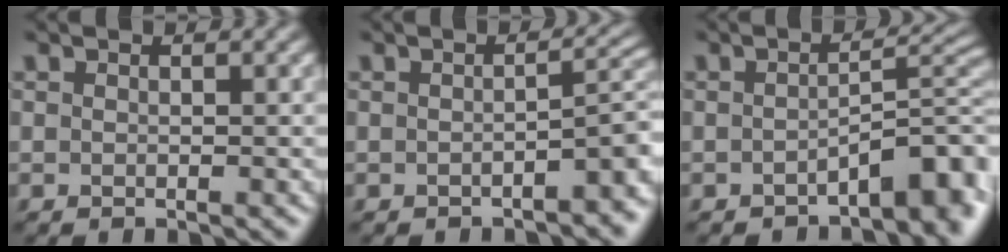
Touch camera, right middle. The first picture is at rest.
{"total": 3.6, "force": [-1.8, 1.2, 2.9], "torque": [-0.034, 0.006, -0.026]}
{"total": 5.1, "force": [-2.8, 1.8, 3.9], "torque": [-0.040, 0.008, -0.042]}